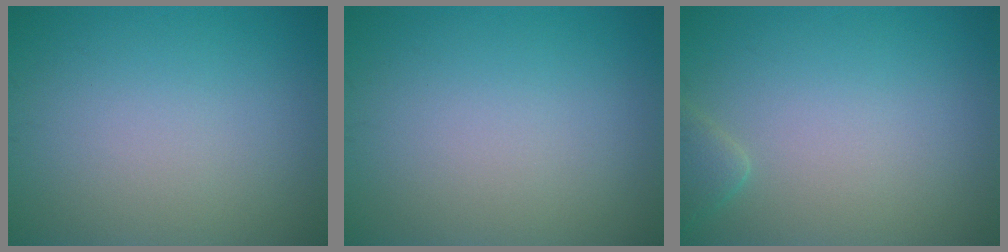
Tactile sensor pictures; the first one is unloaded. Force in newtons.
{"total": 0.0}
{"total": 1.4, "press": 1.4, "slide": 0.2}